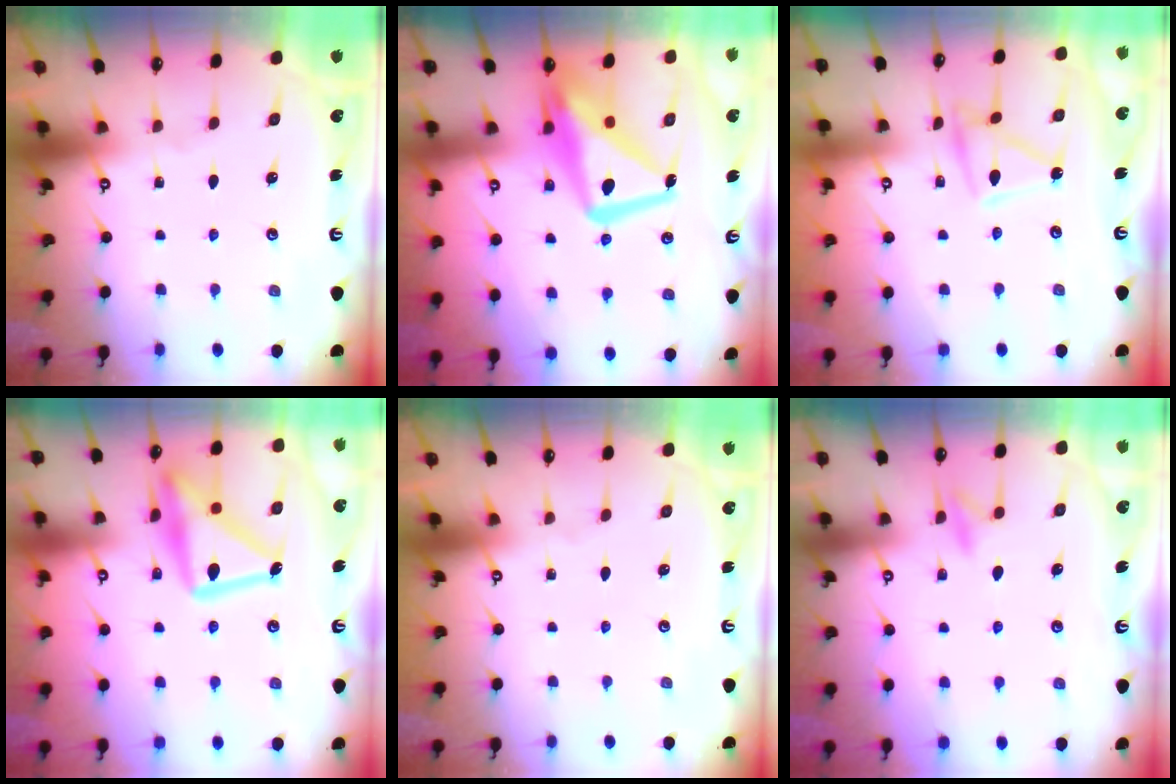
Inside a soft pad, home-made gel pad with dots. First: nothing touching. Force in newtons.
{"total": 14.5, "press": 14.4, "slide": 1.6}
{"total": 11.4, "press": 11.4, "slide": 0.4}
{"total": 20.2, "press": 20.2, "slide": 1.5}
{"total": 0.0}
{"total": 9.0, "press": 8.9, "slide": 1.0}